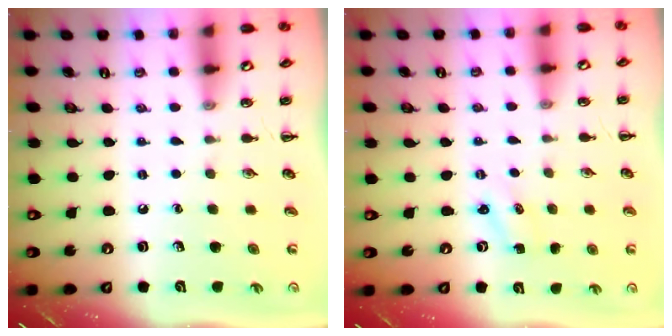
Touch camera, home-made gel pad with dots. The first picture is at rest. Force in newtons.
{"total": 1.3, "press": 1.2, "slide": 0.3}